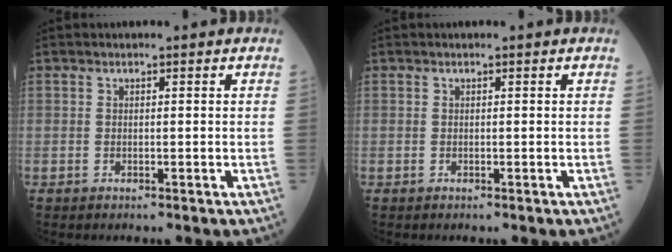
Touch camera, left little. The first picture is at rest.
{"total": 0.0}